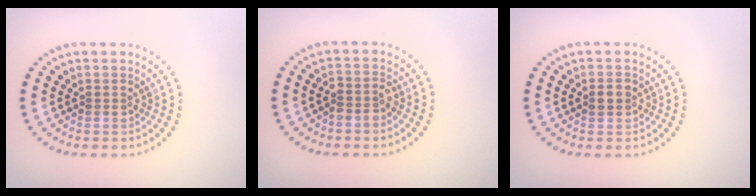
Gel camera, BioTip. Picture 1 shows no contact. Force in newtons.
{"total": 1.7, "press": 1.5, "slide": 0.8}
{"total": 1.7, "press": 1.7, "slide": 0.1}